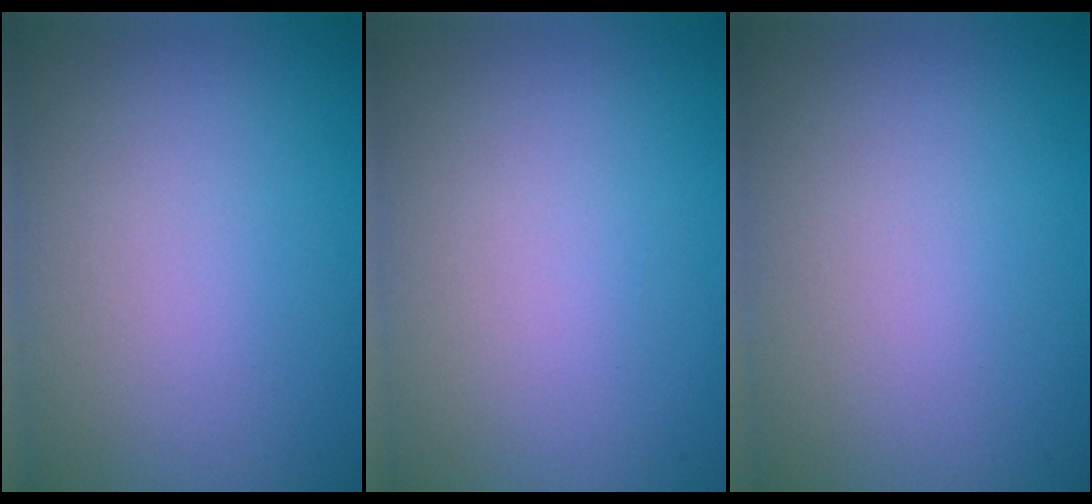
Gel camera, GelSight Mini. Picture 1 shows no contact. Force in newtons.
{"total": 0.0}
{"total": 0.0}